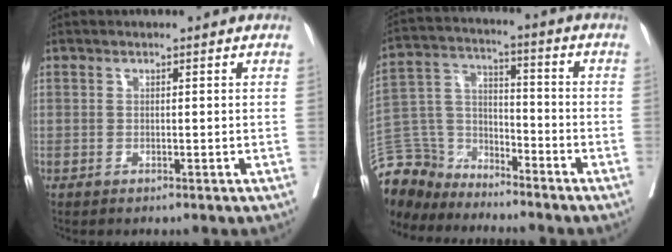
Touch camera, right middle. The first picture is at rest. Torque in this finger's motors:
{"motor_torque": [0.93, -1.00, 0.49, 0.00]}